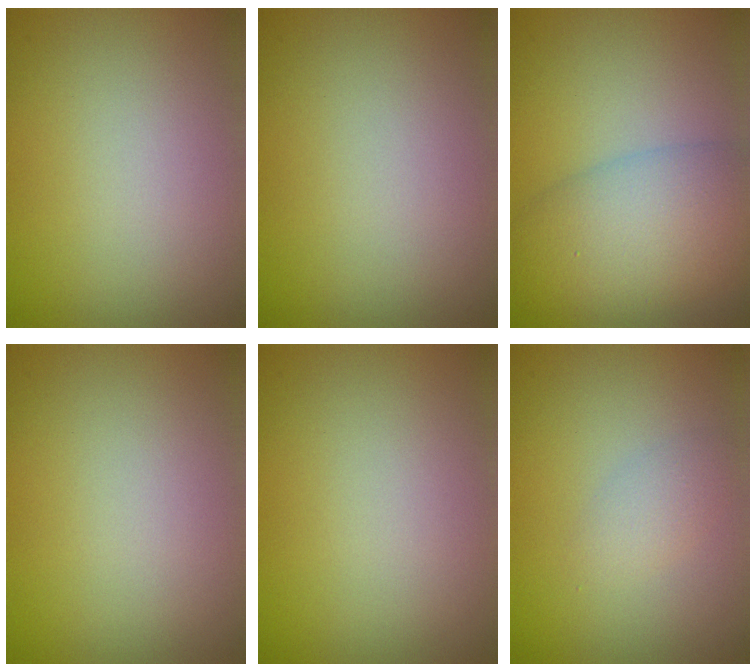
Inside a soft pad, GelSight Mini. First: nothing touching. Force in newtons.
{"total": 0.0}
{"total": 7.1, "press": 7.1, "slide": 0.4}
{"total": 0.0}
{"total": 0.0}
{"total": 1.4, "press": 1.4, "slide": 0.1}